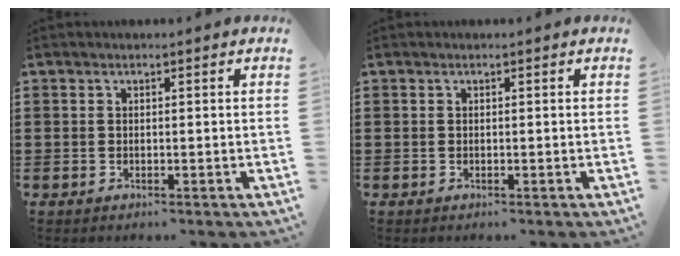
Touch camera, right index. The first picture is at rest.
{"total": 0.0}